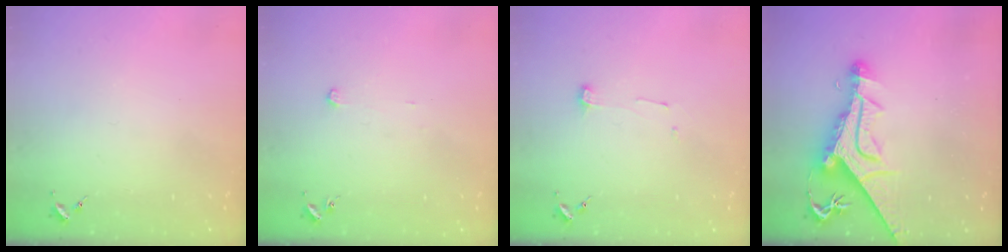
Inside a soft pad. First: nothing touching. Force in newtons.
{"total": 2.4, "press": 2.4, "slide": 0.2}
{"total": 3.8, "press": 3.8, "slide": 0.5}
{"total": 15.0, "press": 14.9, "slide": 1.5}